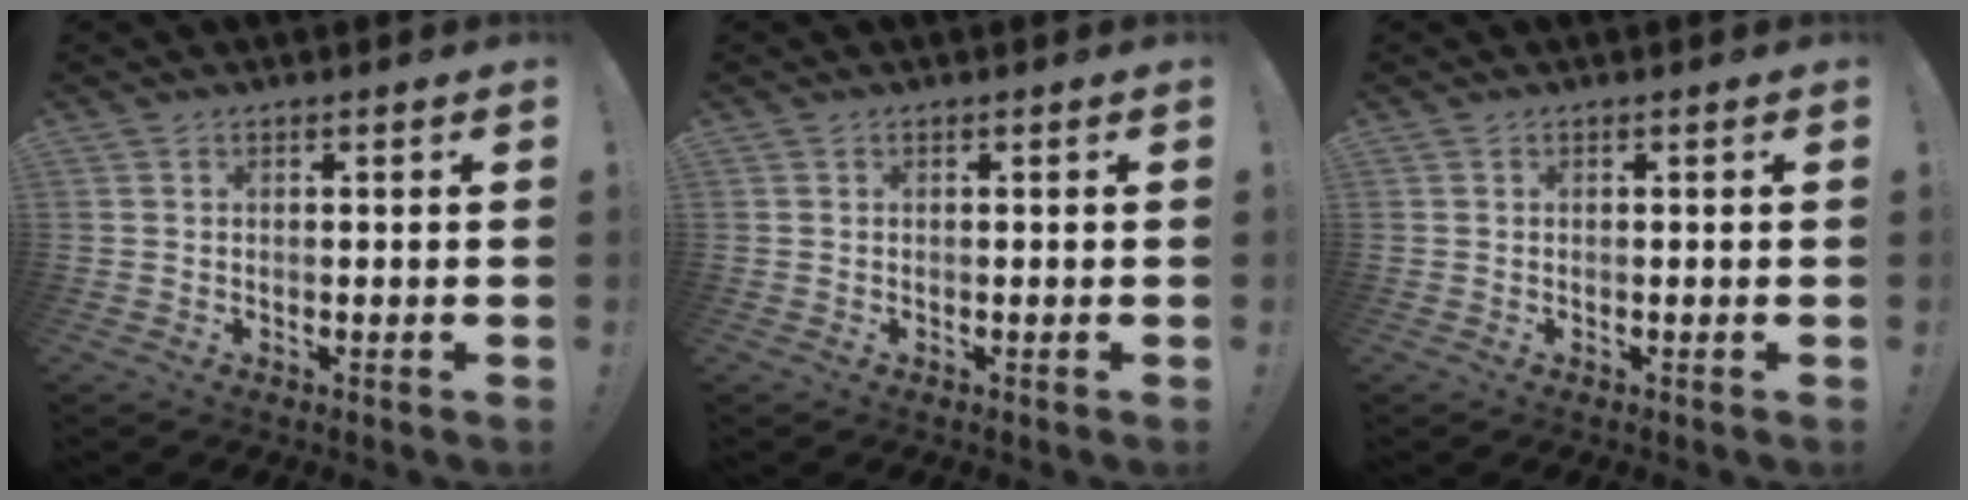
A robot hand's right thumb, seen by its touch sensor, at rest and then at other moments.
{"total": 0.0}
{"total": 0.0}